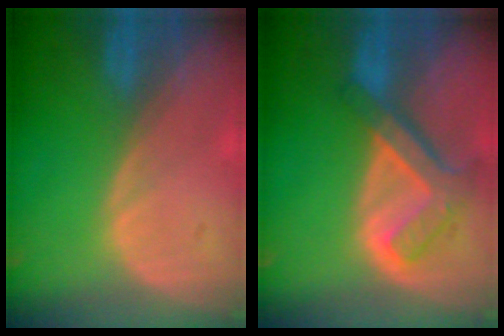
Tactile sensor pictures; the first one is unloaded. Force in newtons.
{"total": 7.5, "press": 6.4, "slide": 3.9}